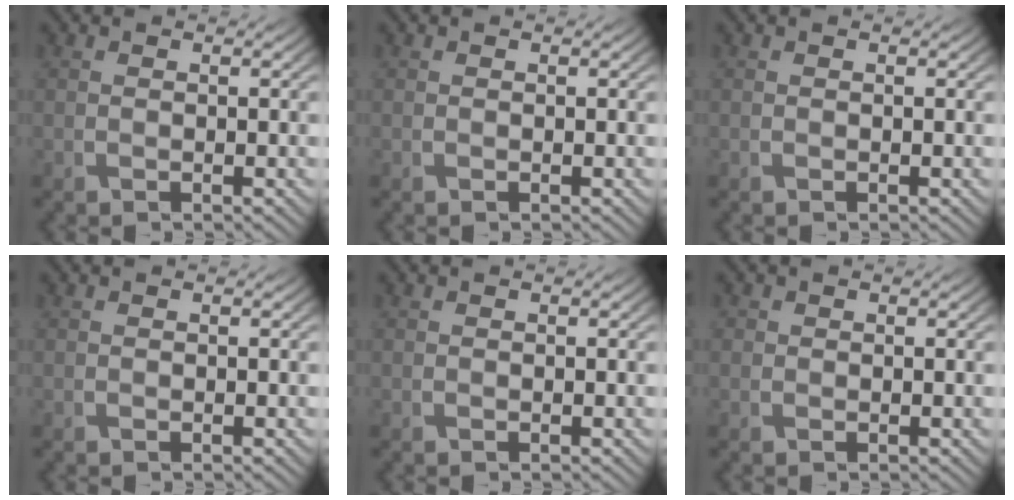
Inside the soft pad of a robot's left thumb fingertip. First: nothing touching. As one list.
[{"total": 0.0}, {"total": 0.0}, {"total": 0.0}, {"total": 0.0}, {"total": 0.7, "force": [0.1, 0.7, 0.1], "torque": [0.002, -0.002, -0.001]}]